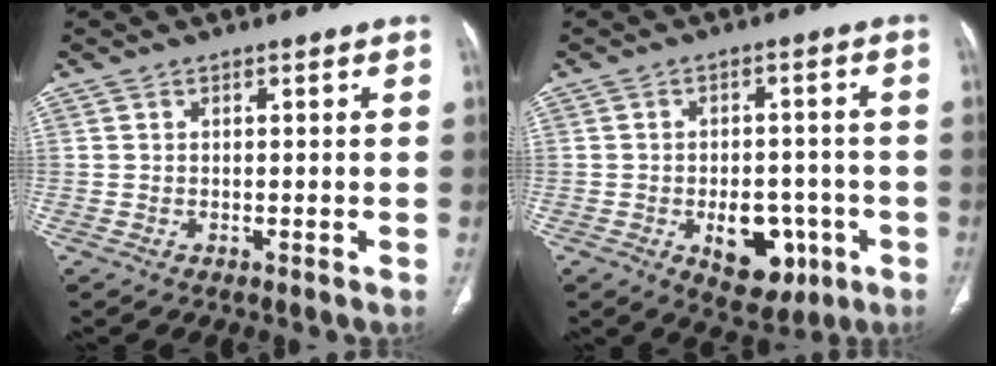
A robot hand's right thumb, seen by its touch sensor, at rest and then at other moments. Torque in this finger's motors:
{"motor_torque": [2.21, 1.15, 1.05, -0.60, 0.31]}